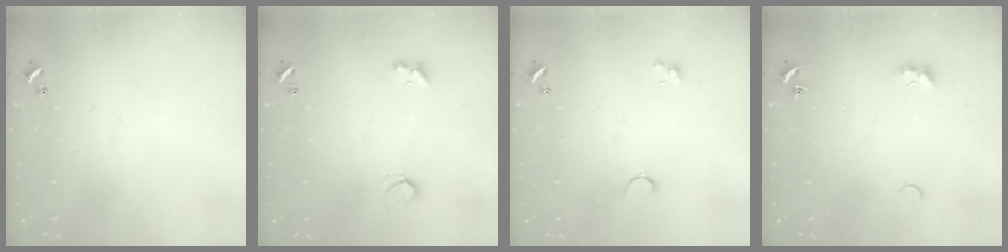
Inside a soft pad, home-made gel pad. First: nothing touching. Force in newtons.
{"total": 2.3, "press": 1.9, "slide": 1.1}
{"total": 0.6, "press": 0.4, "slide": 0.5}
{"total": 1.9, "press": 1.9, "slide": 0.5}